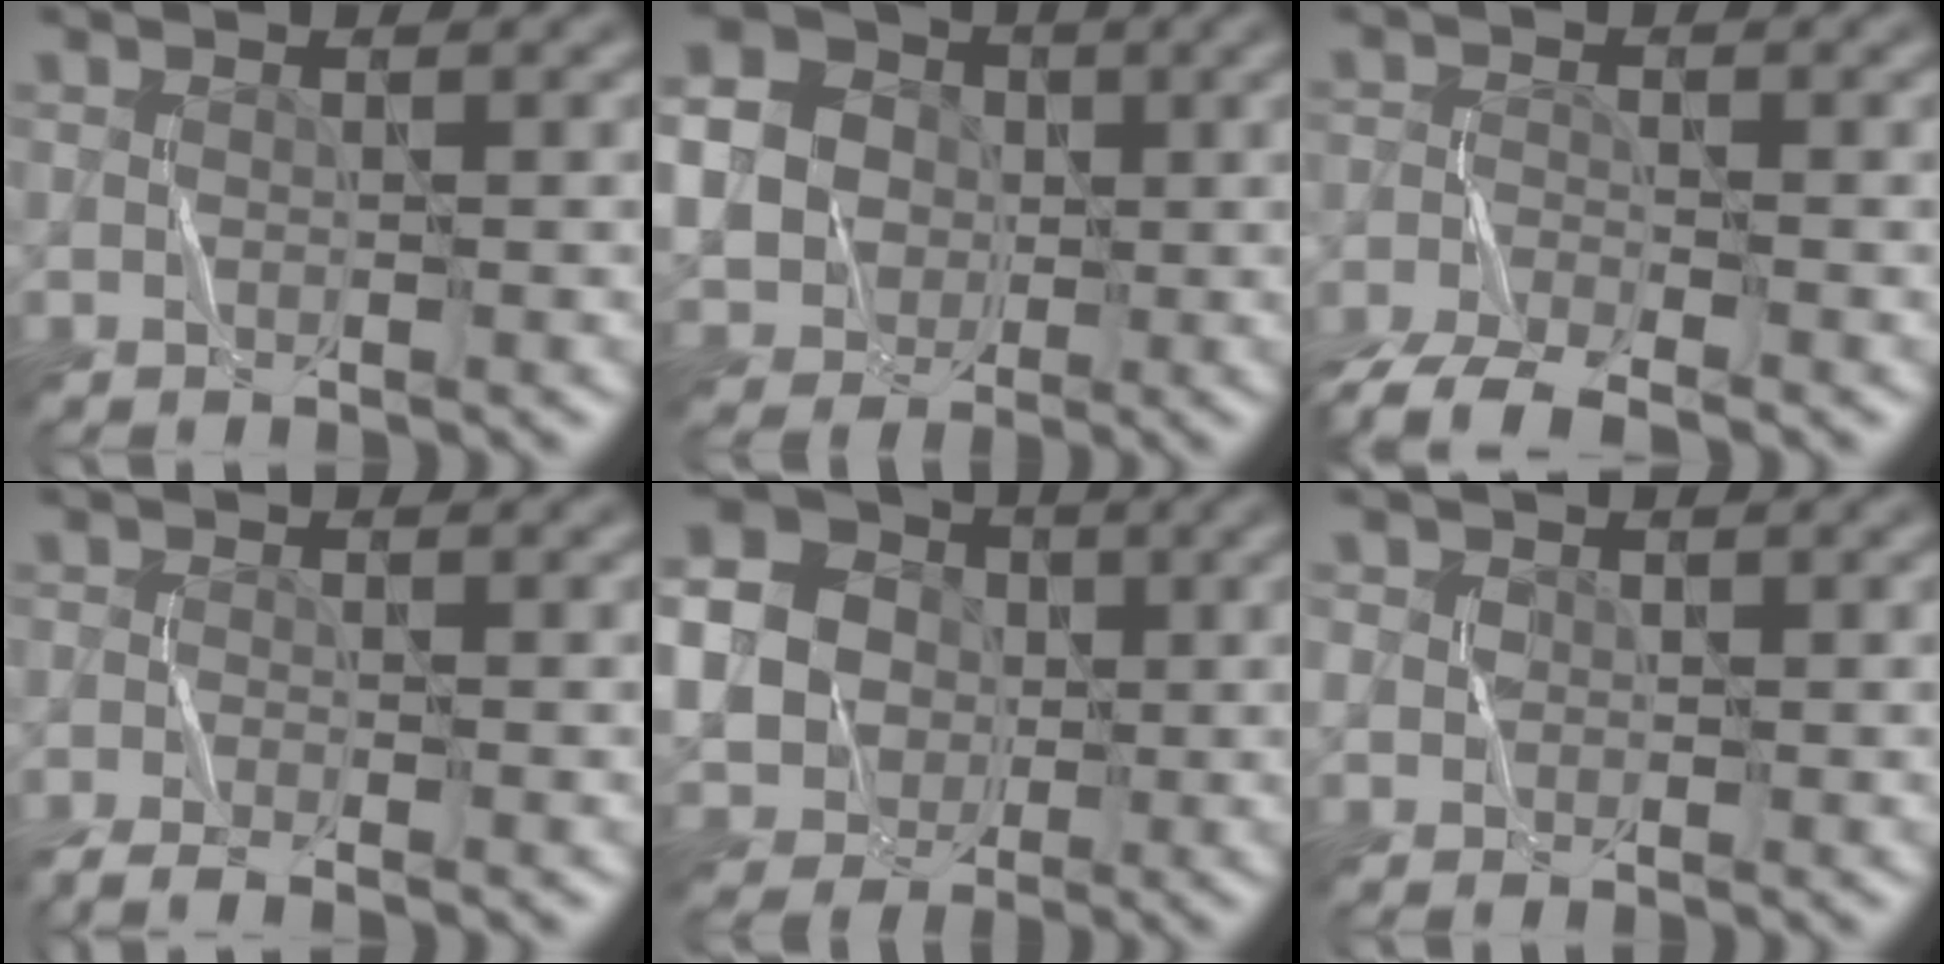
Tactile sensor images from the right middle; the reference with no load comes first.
{"total": 11.8, "force": [0.1, 10.9, 4.5], "torque": [-0.147, 0.007, -0.018]}
{"total": 5.3, "force": [-4.4, 1.3, 2.7], "torque": [-0.053, -0.016, -0.093]}
{"total": 2.9, "force": [-2.2, 0.6, 1.7], "torque": [-0.038, -0.006, -0.049]}
{"total": 16.7, "force": [0.5, 15.6, 5.9], "torque": [-0.187, -0.002, -0.024]}
{"total": 2.4, "force": [0.8, 2.1, 0.9], "torque": [-0.018, 0.010, 0.010]}